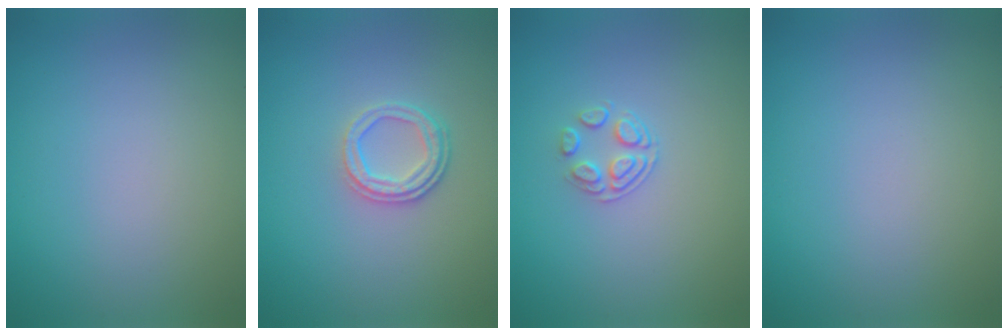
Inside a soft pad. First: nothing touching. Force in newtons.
{"total": 2.6, "press": 2.3, "slide": 1.3}
{"total": 1.8, "press": 1.2, "slide": 1.4}
{"total": 0.0}